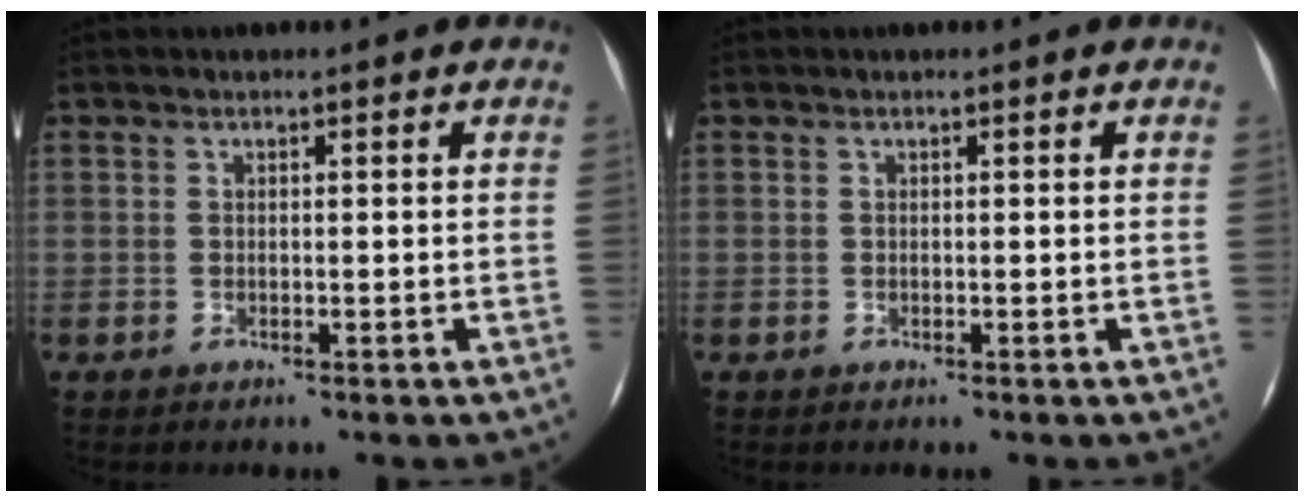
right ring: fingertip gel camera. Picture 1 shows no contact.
{"total": 0.0}